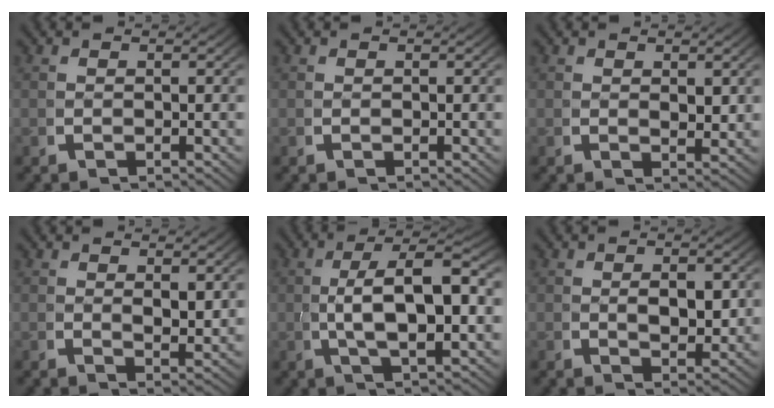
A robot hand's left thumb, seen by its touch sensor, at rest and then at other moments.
{"total": 0.0}
{"total": 1.2, "force": [0.8, 0.5, 0.7], "torque": [-0.012, -0.011, 0.019]}
{"total": 1.6, "force": [1.0, 0.5, 1.1], "torque": [-0.020, -0.012, 0.024]}
{"total": 7.8, "force": [0.4, 3.4, 7.0], "torque": [-0.132, -0.010, 0.015]}
{"total": 2.8, "force": [0.4, 1.7, 2.1], "torque": [-0.031, -0.008, 0.011]}